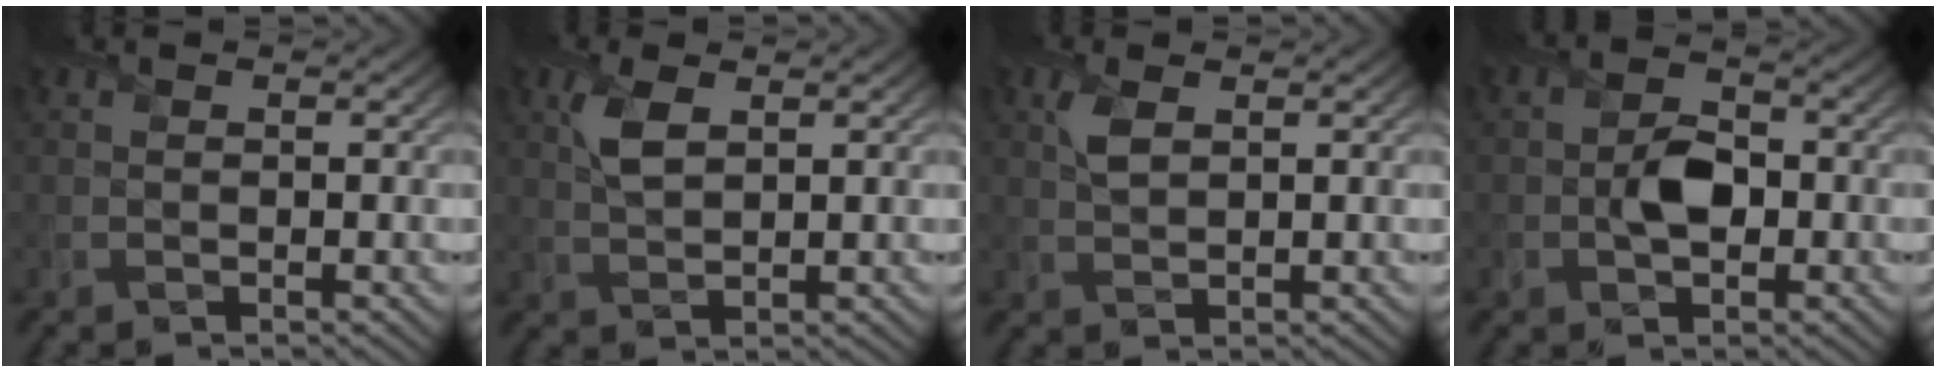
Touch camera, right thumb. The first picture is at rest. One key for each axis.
{"total": 3.5, "fx": 1.5, "fy": 1.6, "fz": 2.8, "tx": -0.069, "ty": 0.002, "tz": 0.034}
{"total": 2.4, "fx": 1.1, "fy": 1.1, "fz": 1.8, "tx": -0.049, "ty": 0.001, "tz": 0.024}
{"total": 3.7, "fx": -0.8, "fy": 2.5, "fz": 2.6, "tx": -0.049, "ty": 0.001, "tz": -0.016}